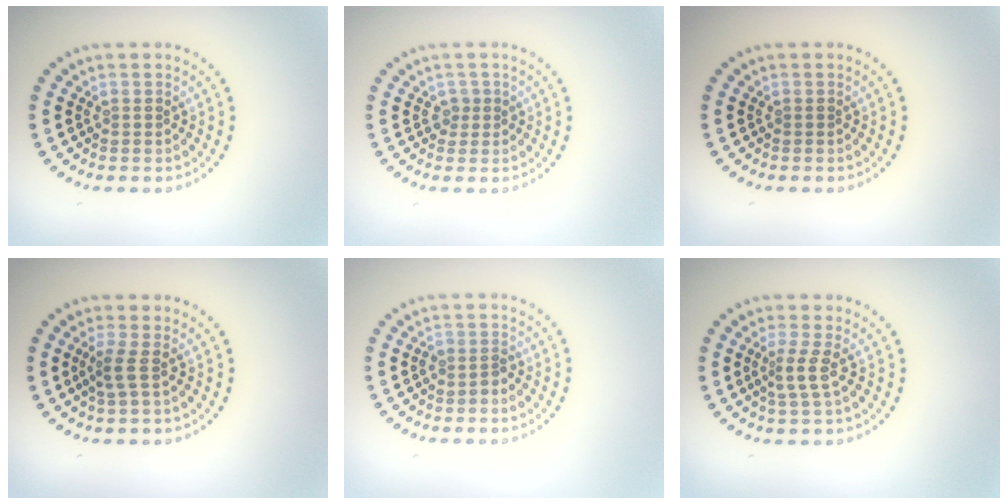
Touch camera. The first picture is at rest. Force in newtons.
{"total": 1.1, "press": 0.8, "slide": 0.8}
{"total": 0.0}
{"total": 1.6, "press": 1.1, "slide": 1.2}
{"total": 1.1, "press": 0.9, "slide": 0.7}
{"total": 2.0, "press": 1.4, "slide": 1.5}